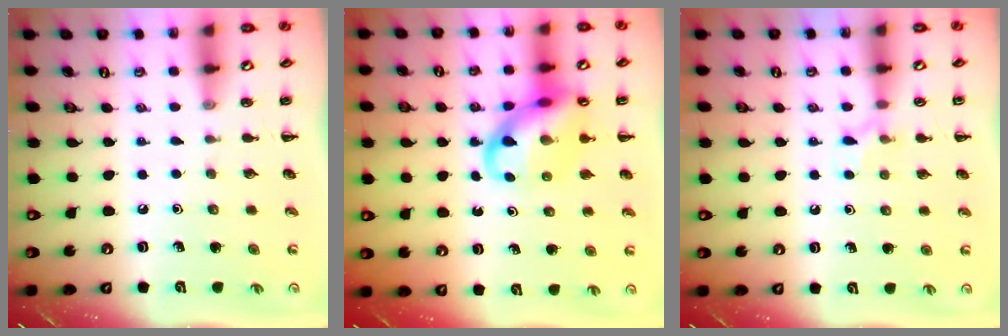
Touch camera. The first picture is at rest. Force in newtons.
{"total": 14.2, "press": 14.0, "slide": 2.5}
{"total": 7.0, "press": 6.6, "slide": 2.2}